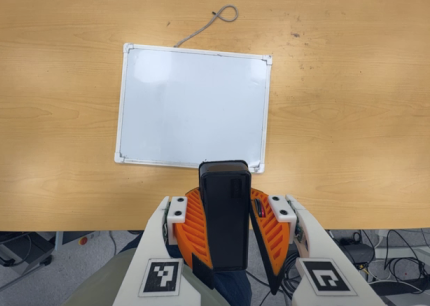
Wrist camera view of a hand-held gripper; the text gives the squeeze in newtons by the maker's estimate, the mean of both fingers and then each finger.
{"total": 10.5, "left": 10.4, "right": 10.7}